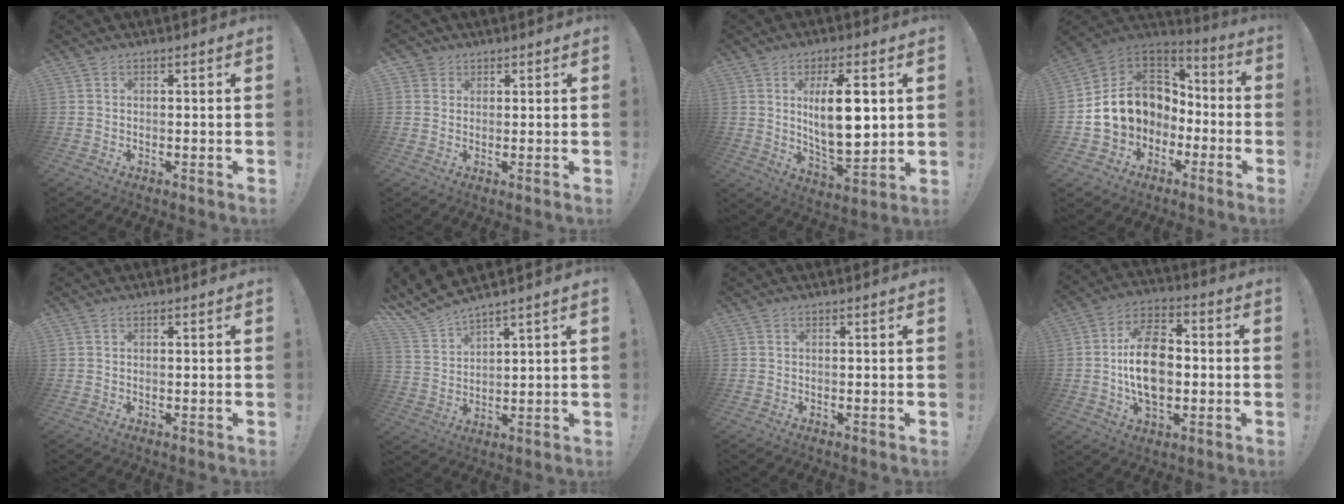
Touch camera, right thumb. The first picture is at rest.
{"total": 2.9, "force": [1.6, 2.4, 0.2], "torque": [0.004, -0.006, 0.027]}
{"total": 15.4, "force": [3.2, 5.8, 14.0], "torque": [-0.234, -0.013, 0.041]}
{"total": 15.5, "force": [0.4, 13.5, 7.6], "torque": [-0.112, 0.002, 0.036]}
{"total": 0.0}
{"total": 6.4, "force": [5.8, 1.4, 2.2], "torque": [-0.064, -0.047, 0.113]}
{"total": 0.0}
{"total": 16.6, "force": [-1.1, 10.9, 12.4], "torque": [-0.224, 0.010, -0.025]}